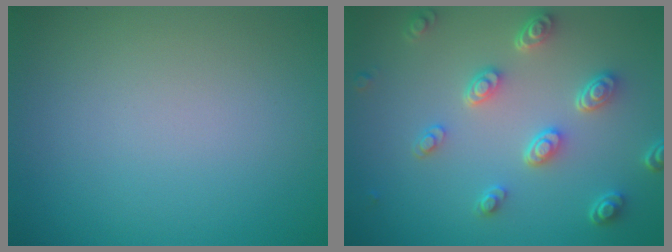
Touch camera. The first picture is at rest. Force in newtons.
{"total": 4.5, "press": 3.4, "slide": 3.0}